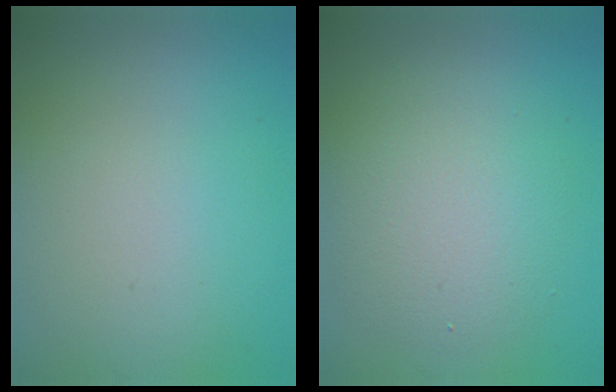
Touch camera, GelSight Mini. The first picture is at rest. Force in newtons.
{"total": 5.1, "press": 5.0, "slide": 0.4}